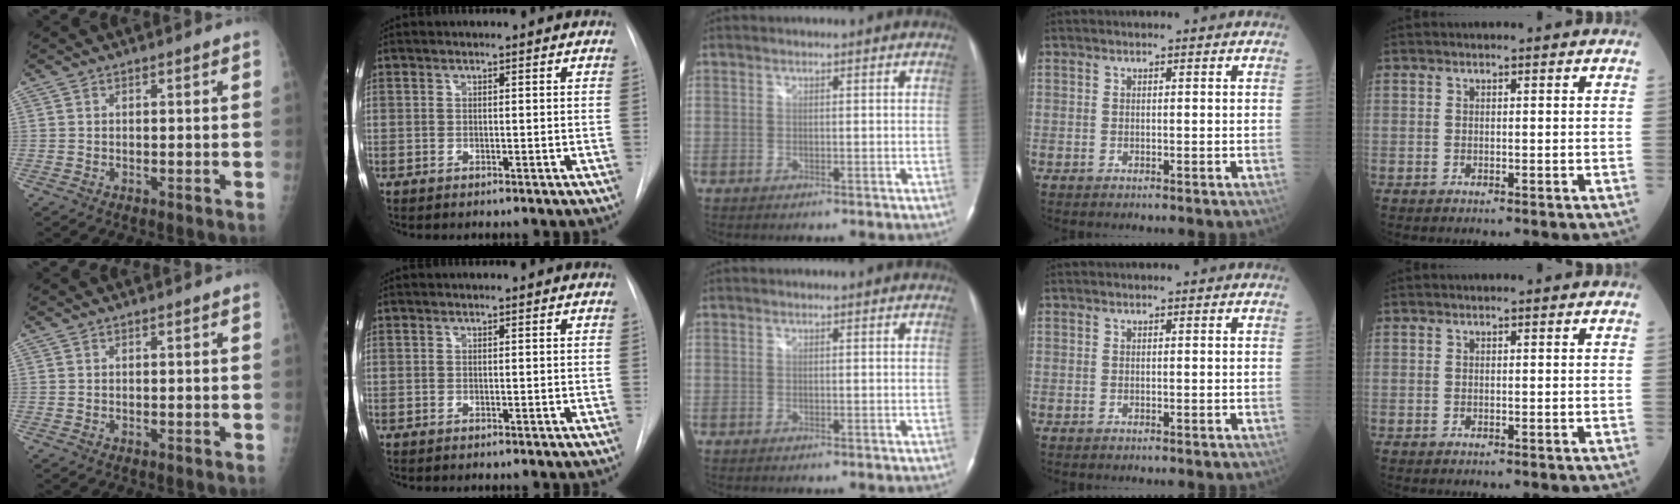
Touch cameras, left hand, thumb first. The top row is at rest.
{}